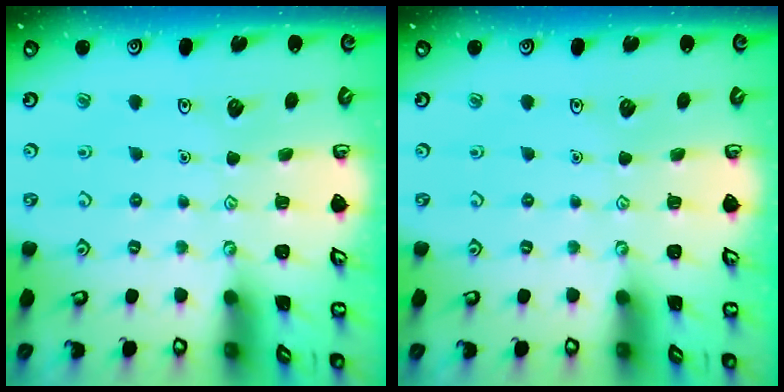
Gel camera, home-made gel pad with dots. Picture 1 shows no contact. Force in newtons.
{"total": 0.0}